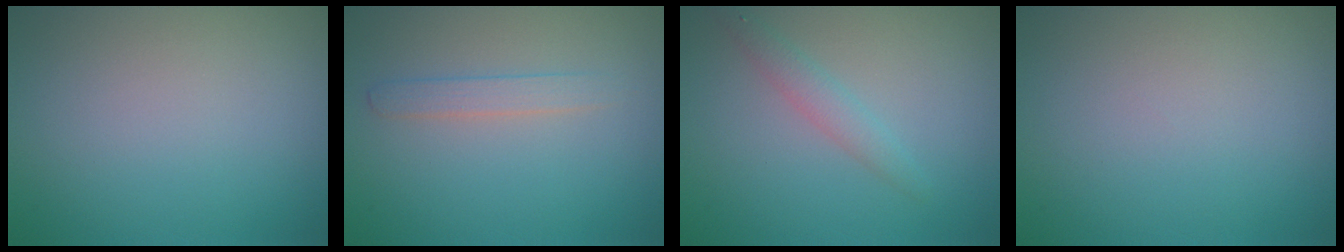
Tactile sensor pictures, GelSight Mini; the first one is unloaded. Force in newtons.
{"total": 1.4, "press": 1.4, "slide": 0.0}
{"total": 1.7, "press": 1.7, "slide": 0.0}
{"total": 0.0}